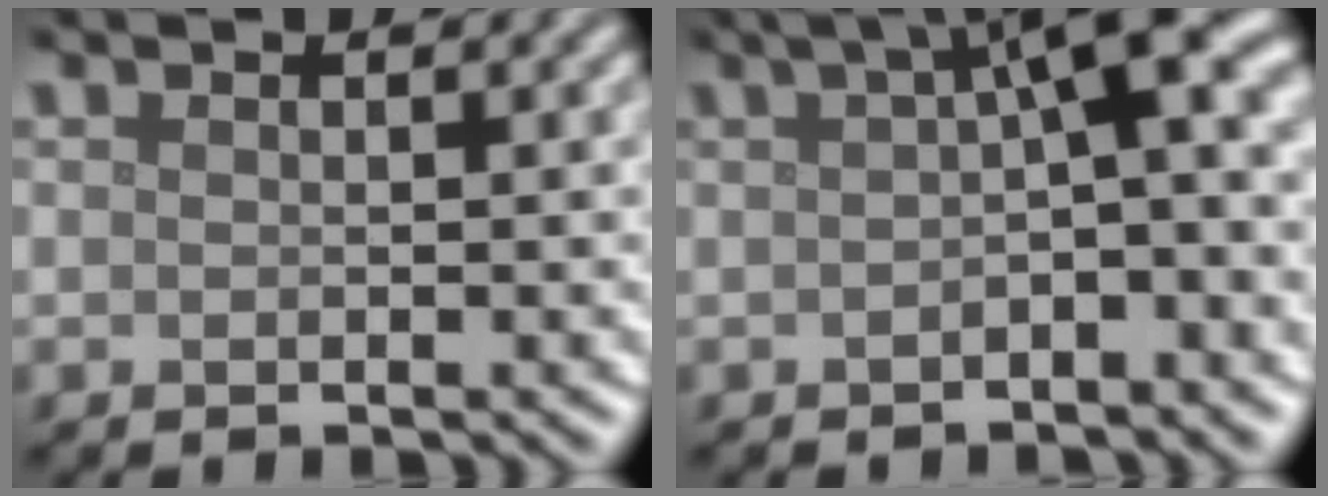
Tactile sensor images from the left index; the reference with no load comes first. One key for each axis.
{"total": 7.6, "fx": 1.4, "fy": 1.8, "fz": 7.2, "tx": -0.080, "ty": 0.027, "tz": 0.009}